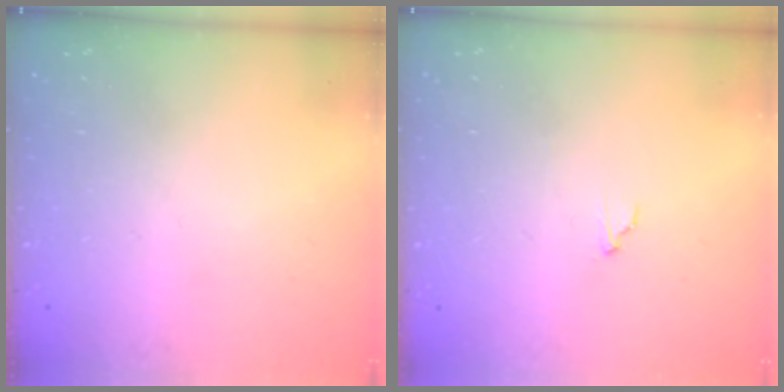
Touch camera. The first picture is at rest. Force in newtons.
{"total": 2.3, "press": 2.3, "slide": 0.1}